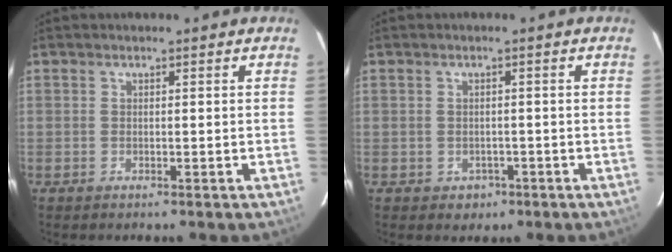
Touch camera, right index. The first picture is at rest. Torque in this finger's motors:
{"motor_torque": [0.07, -0.02, -0.06, -0.04]}